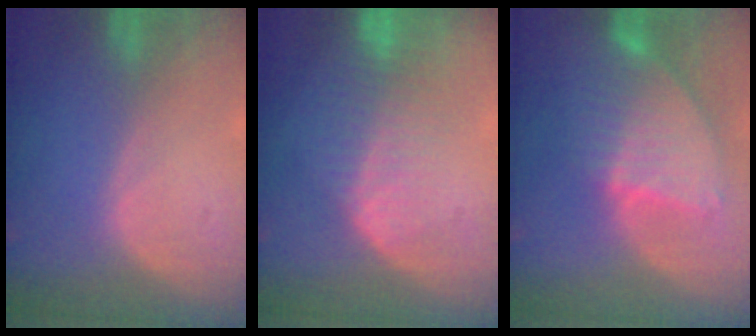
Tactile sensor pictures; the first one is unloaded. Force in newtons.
{"total": 8.5, "press": 7.4, "slide": 4.3}
{"total": 8.5, "press": 7.5, "slide": 4.0}